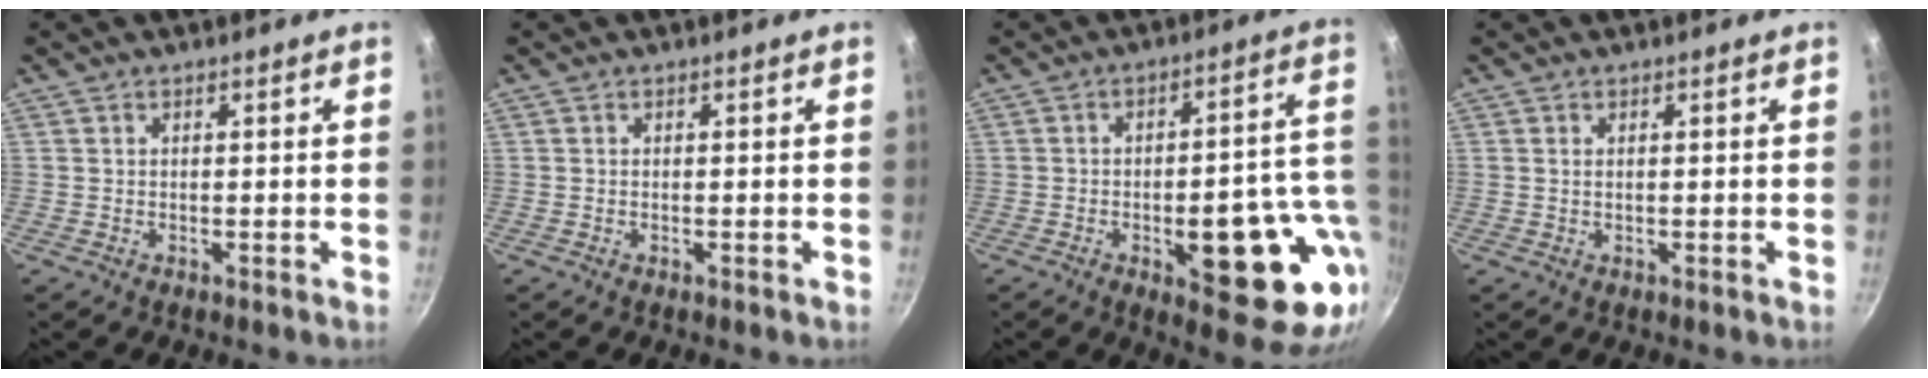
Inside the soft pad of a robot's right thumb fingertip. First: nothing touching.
{"total": 0.0}
{"total": 19.8, "force": [-4.8, 7.9, 17.6], "torque": [-0.171, 0.019, -0.057]}
{"total": 0.7, "force": [0.2, 0.4, 0.6], "torque": [-0.010, 0.000, 0.003]}